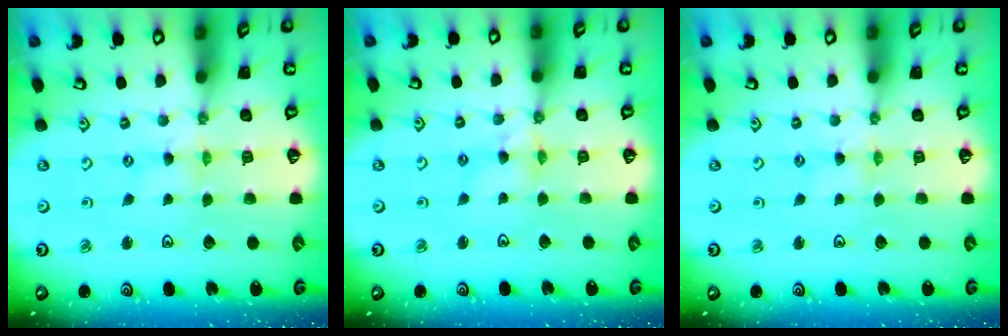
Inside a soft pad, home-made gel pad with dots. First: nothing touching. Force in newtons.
{"total": 5.5, "press": 5.4, "slide": 0.9}
{"total": 2.8, "press": 2.8, "slide": 0.4}